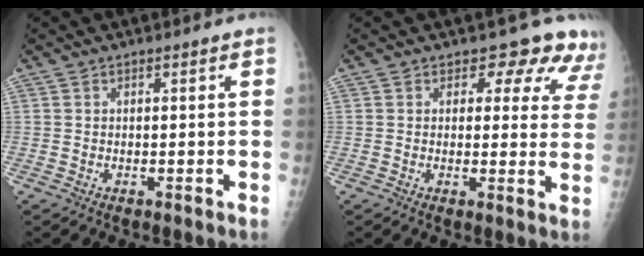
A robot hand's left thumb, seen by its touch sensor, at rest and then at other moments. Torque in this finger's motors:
{"motor_torque": [0.15, 0.33, -0.10, -0.17, 0.01]}